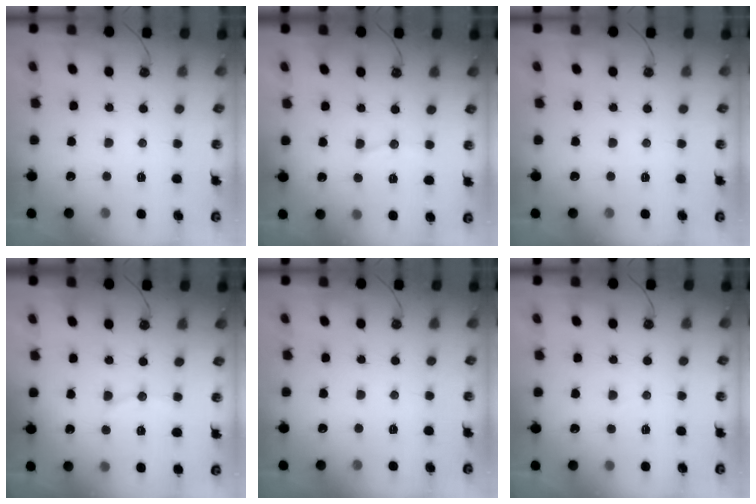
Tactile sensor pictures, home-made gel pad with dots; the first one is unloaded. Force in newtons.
{"total": 6.4, "press": 6.4, "slide": 0.6}
{"total": 0.0}
{"total": 5.6, "press": 5.6, "slide": 0.6}
{"total": 0.0}
{"total": 2.9, "press": 2.9, "slide": 0.2}